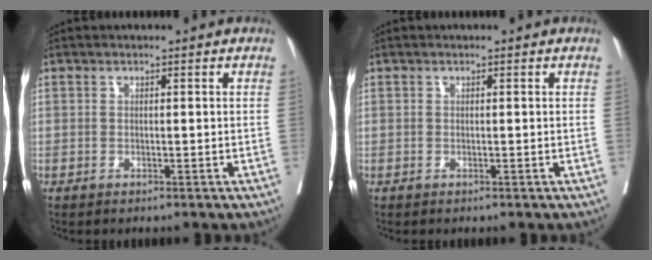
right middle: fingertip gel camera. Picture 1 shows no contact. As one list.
[{"total": 0.0}]